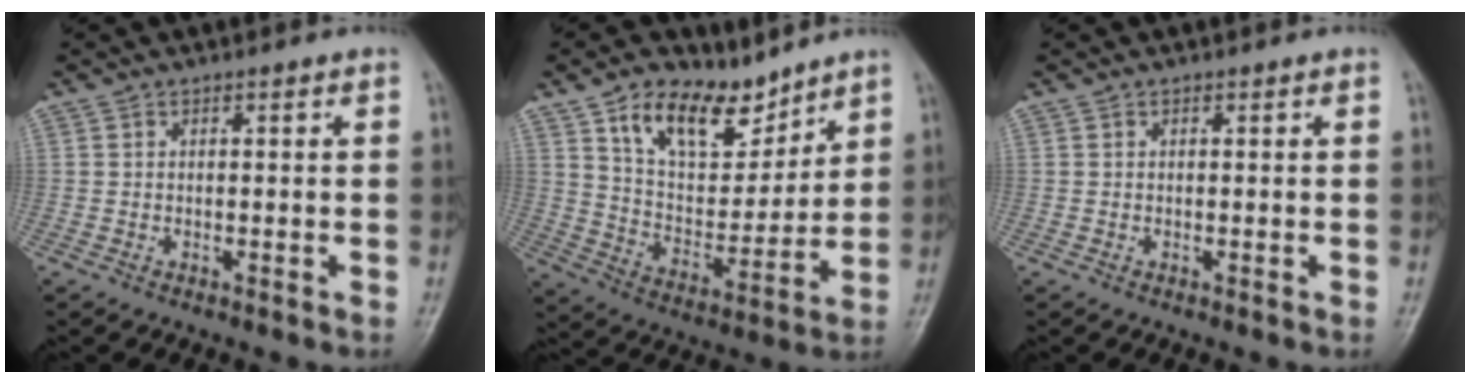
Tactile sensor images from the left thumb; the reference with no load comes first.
{"total": 14.7, "force": [9.9, 7.9, 7.4], "torque": [-0.088, -0.060, 0.185]}
{"total": 0.0}